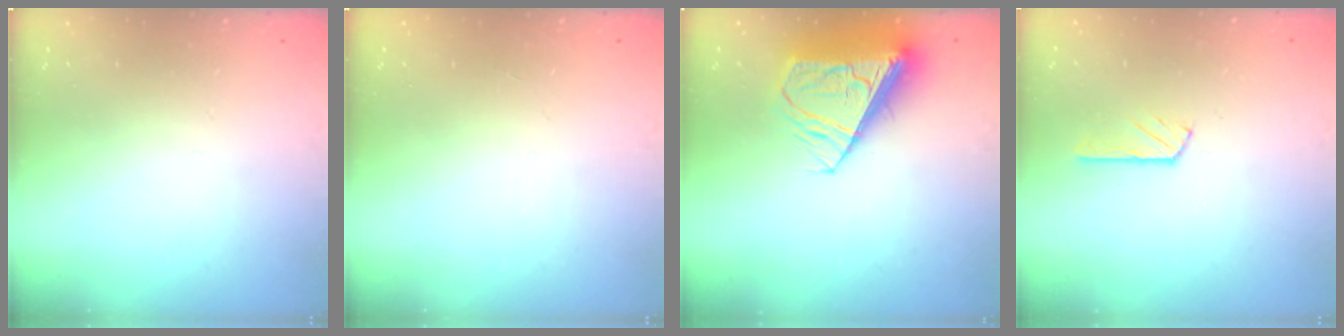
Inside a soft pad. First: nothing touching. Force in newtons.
{"total": 0.0}
{"total": 11.2, "press": 11.1, "slide": 1.6}
{"total": 2.9, "press": 2.9, "slide": 0.5}